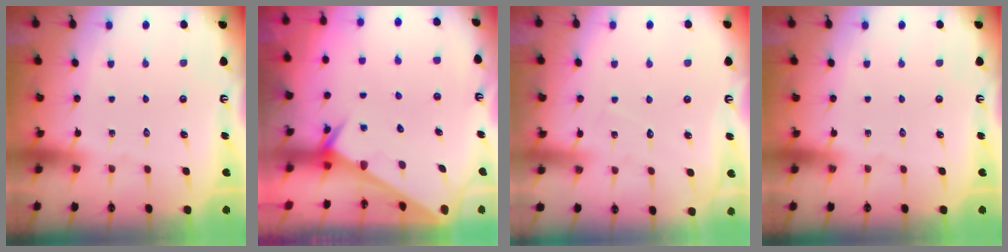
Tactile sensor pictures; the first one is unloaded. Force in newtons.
{"total": 2.5, "press": 2.5, "slide": 0.1}
{"total": 4.1, "press": 4.1, "slide": 0.5}
{"total": 0.0}